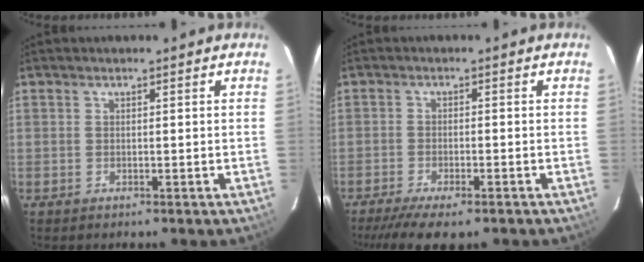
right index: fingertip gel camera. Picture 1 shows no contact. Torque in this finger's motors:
{"motor_torque": [0.95, -0.76, 0.34, 0.11]}